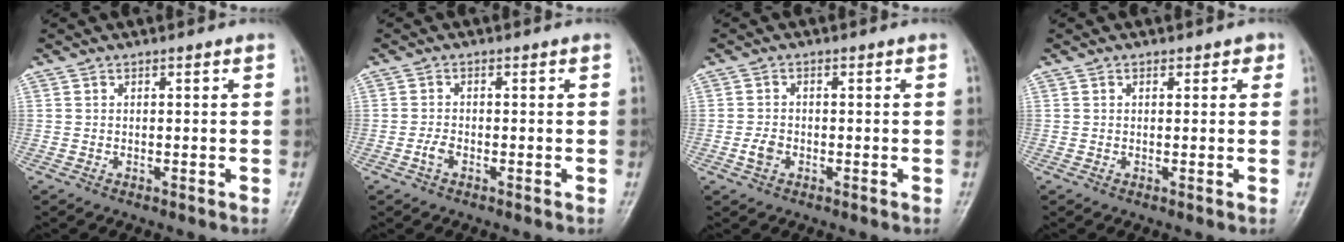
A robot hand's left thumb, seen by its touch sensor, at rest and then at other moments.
{"total": 1.9, "force": [-0.9, 1.1, 1.3], "torque": [-0.028, 0.006, -0.021]}
{"total": 2.6, "force": [-0.9, 1.9, 1.5], "torque": [-0.027, 0.006, -0.019]}
{"total": 1.6, "force": [0.7, 1.2, 0.8], "torque": [0.005, 0.000, 0.004]}